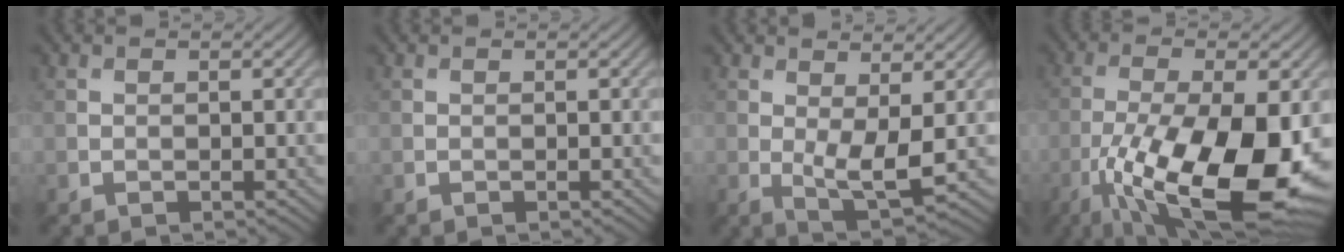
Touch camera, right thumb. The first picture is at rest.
{"total": 0.0}
{"total": 4.6, "force": [0.4, 1.4, 4.4], "torque": [-0.090, -0.011, 0.011]}
{"total": 18.2, "force": [-6.8, 6.8, 15.5], "torque": [-0.288, -0.028, -0.110]}